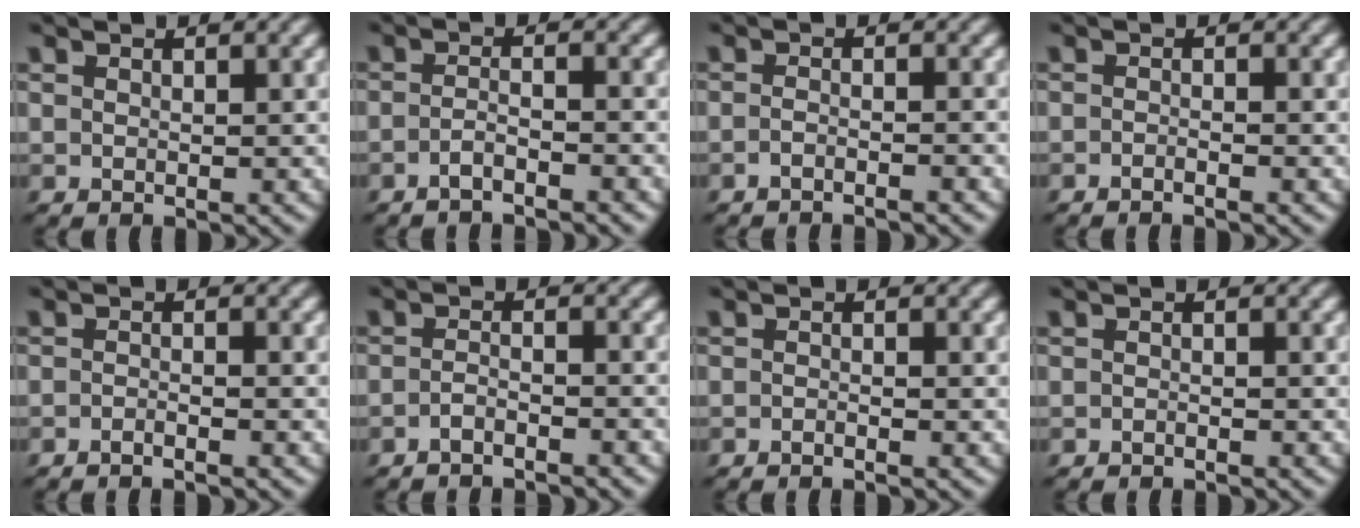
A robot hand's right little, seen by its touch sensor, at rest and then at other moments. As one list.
[{"total": 2.6, "force": [-2.4, -0.3, 0.9], "torque": [-0.013, -0.010, -0.037]}, {"total": 2.0, "force": [-1.9, -0.6, 0.3], "torque": [-0.002, -0.003, -0.033]}, {"total": 1.4, "force": [-1.2, -0.5, 0.1], "torque": [0.004, -0.002, -0.023]}, {"total": 1.6, "force": [-1.5, -0.5, 0.2], "torque": [0.002, -0.002, -0.029]}, {"total": 2.5, "force": [-2.4, -0.4, 0.5], "torque": [-0.009, -0.010, -0.037]}, {"total": 1.1, "force": [-1.0, -0.5, 0.1], "torque": [0.004, -0.002, -0.018]}, {"total": 1.1, "force": [-0.9, -0.5, -0.2], "torque": [0.005, -0.006, -0.012]}]